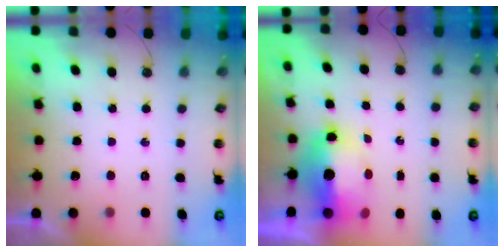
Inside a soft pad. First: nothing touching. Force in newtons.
{"total": 12.3, "press": 12.1, "slide": 1.9}